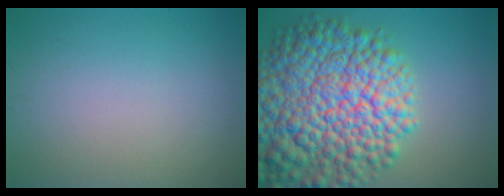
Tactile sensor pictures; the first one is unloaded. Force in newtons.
{"total": 14.8, "press": 14.8, "slide": 0.7}